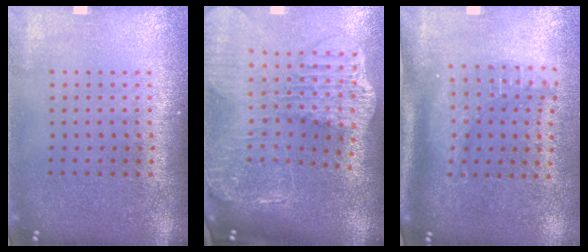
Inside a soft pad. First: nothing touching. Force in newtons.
{"total": 4.2, "press": 3.1, "slide": 2.7}
{"total": 2.1, "press": 1.5, "slide": 1.4}